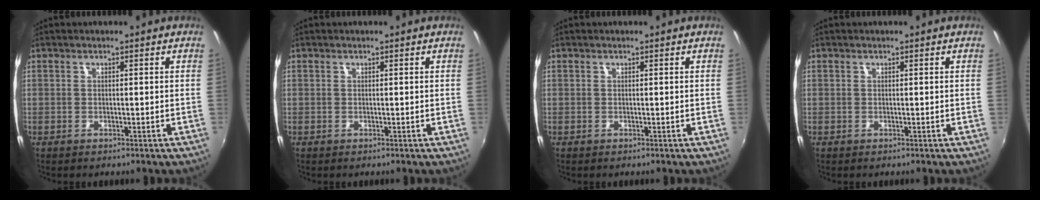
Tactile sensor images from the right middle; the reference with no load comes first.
{"total": 0.0}
{"total": 0.0}
{"total": 0.0}